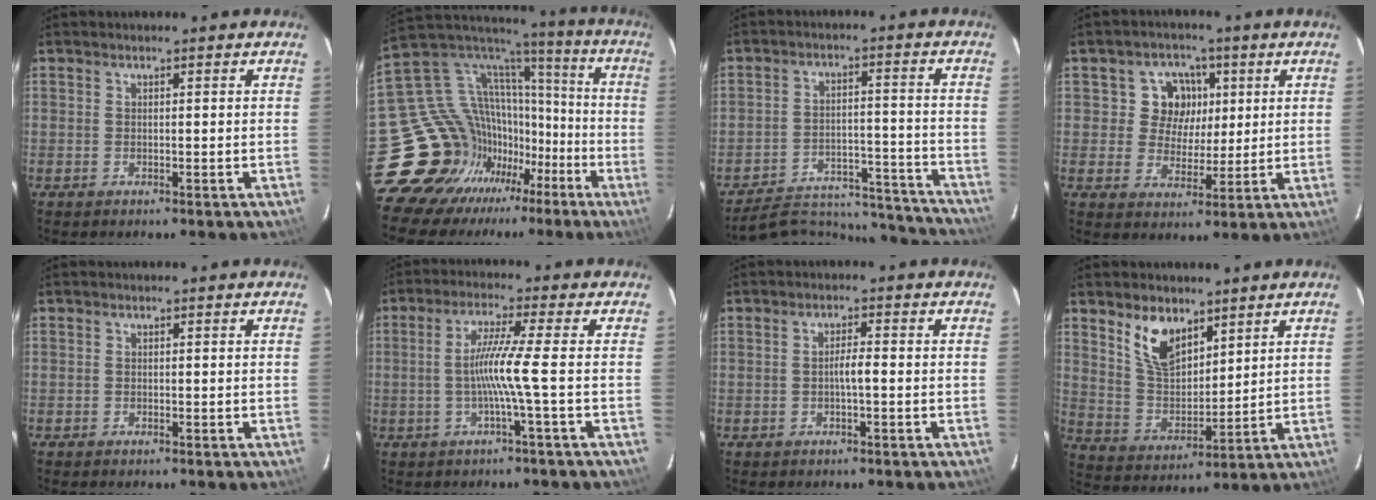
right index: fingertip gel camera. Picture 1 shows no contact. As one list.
[{"total": 18.4, "force": [-10.4, 14.4, 4.8], "torque": [-0.099, 0.069, -0.174]}, {"total": 22.1, "force": [-20.6, 6.0, 5.2], "torque": [-0.097, 0.032, -0.264]}, {"total": 7.7, "force": [1.9, 7.1, 2.2], "torque": [-0.044, 0.010, 0.029]}, {"total": 0.0}, {"total": 6.4, "force": [-1.3, -2.0, 6.0], "torque": [-0.127, -0.003, -0.024]}, {"total": 2.1, "force": [-0.6, 0.2, 2.0], "torque": [-0.039, 0.006, -0.011]}, {"total": 10.0, "force": [6.3, 5.2, 5.8], "torque": [-0.108, 0.009, 0.130]}]